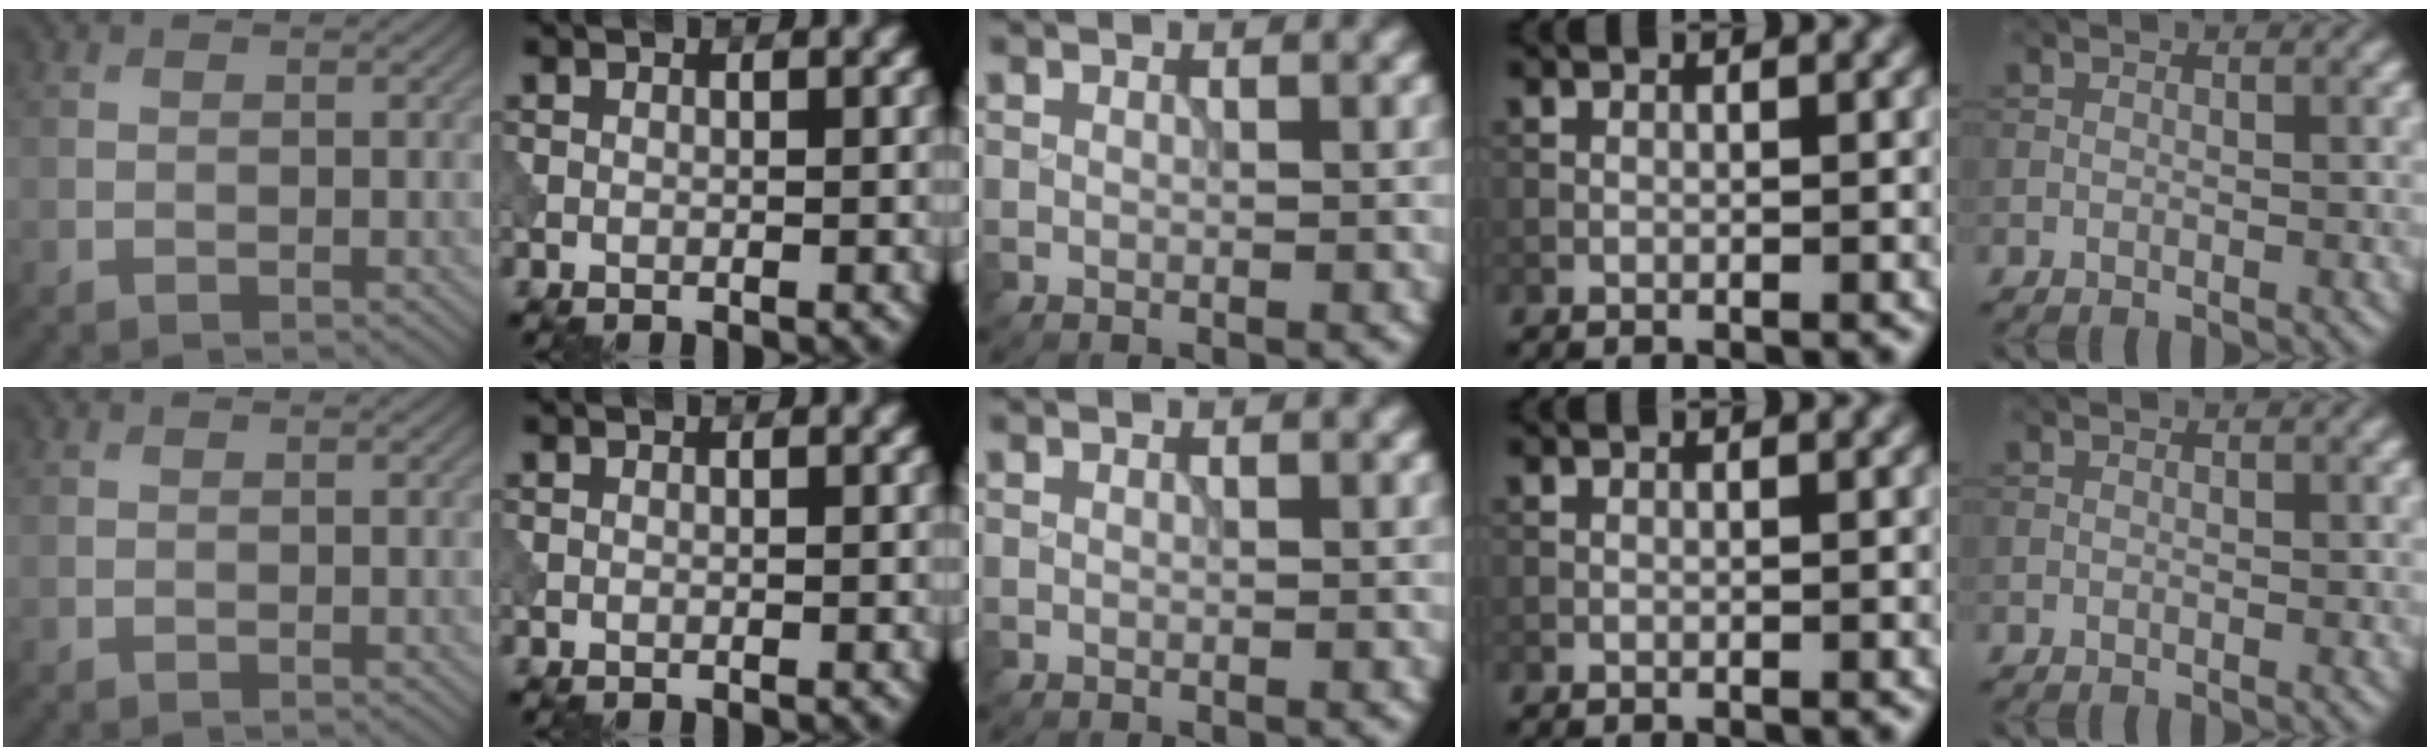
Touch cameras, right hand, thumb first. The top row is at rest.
{}